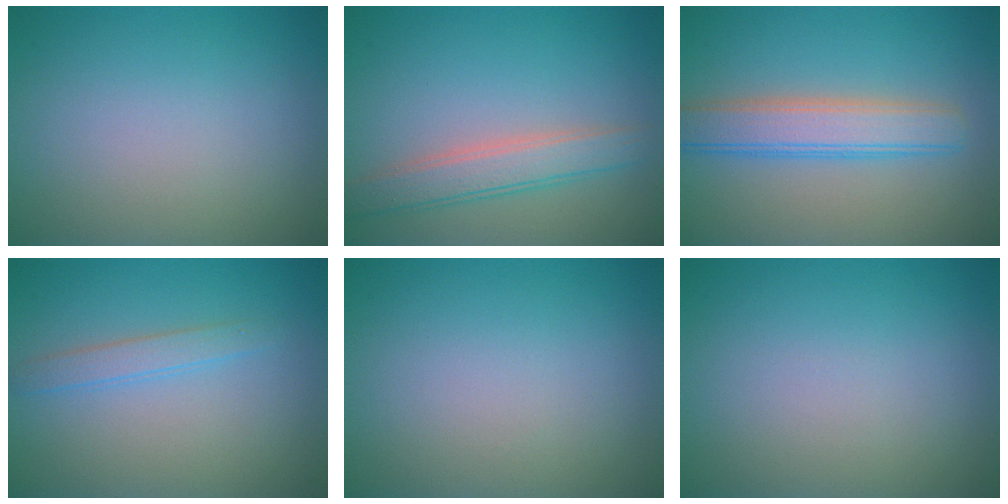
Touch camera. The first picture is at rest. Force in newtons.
{"total": 3.4, "press": 3.4, "slide": 0.2}
{"total": 4.7, "press": 4.7, "slide": 0.1}
{"total": 1.7, "press": 1.7, "slide": 0.0}
{"total": 0.0}
{"total": 0.0}